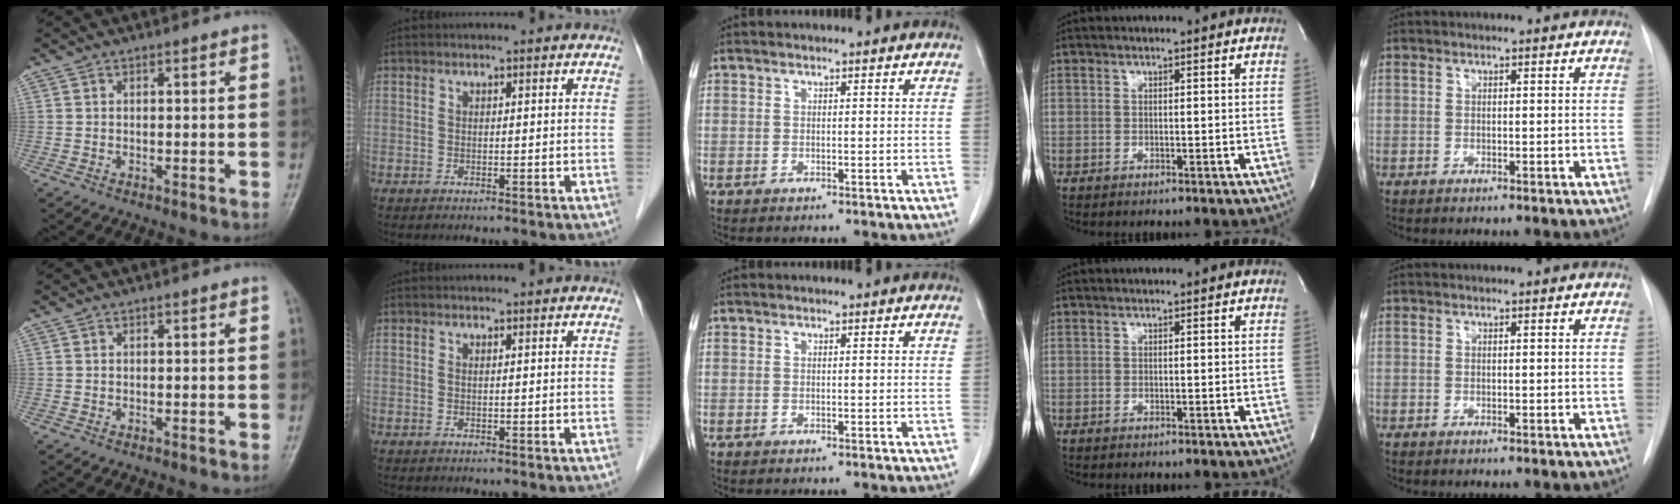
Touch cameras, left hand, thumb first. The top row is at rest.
{}